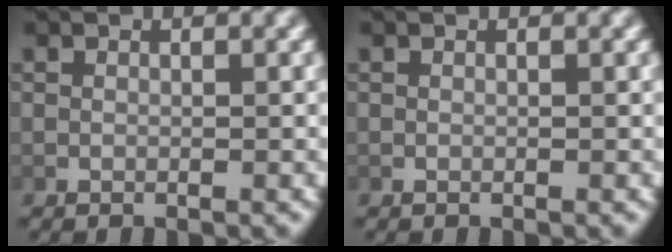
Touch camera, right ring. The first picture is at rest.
{"total": 0.0}